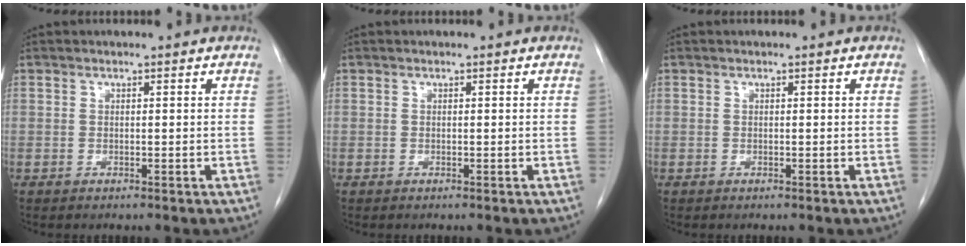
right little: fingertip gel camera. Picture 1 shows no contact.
{"total": 0.0}
{"total": 0.0}